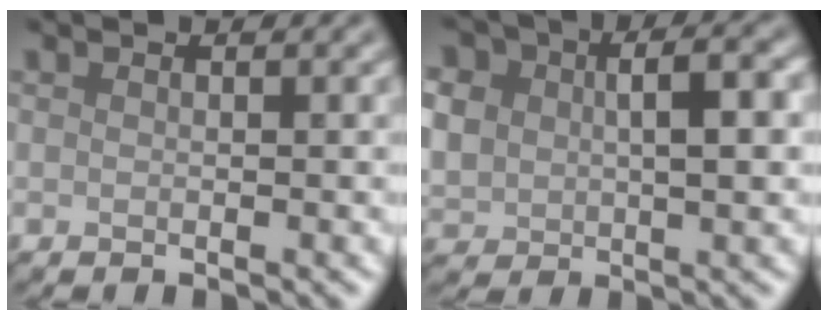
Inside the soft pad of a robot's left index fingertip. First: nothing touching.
{"total": 8.9, "force": [1.0, 6.4, 6.1], "torque": [-0.114, 0.015, 0.016]}